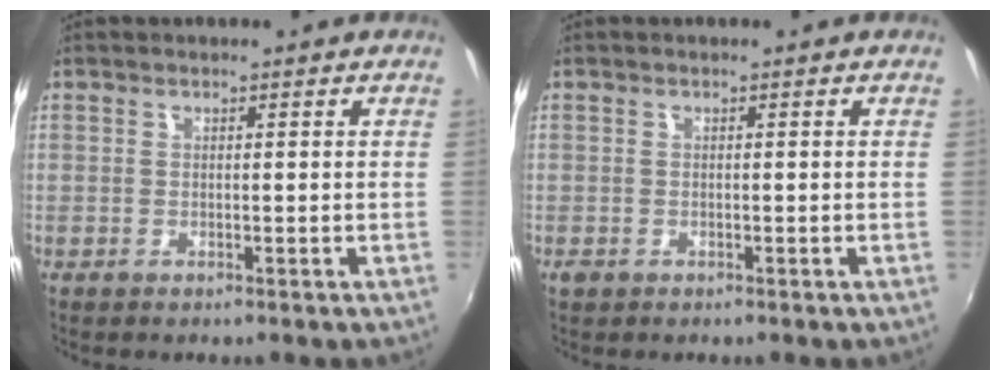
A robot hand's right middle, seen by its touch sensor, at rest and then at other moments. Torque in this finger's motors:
{"motor_torque": [0.23, -0.28, 0.03, 0.01]}